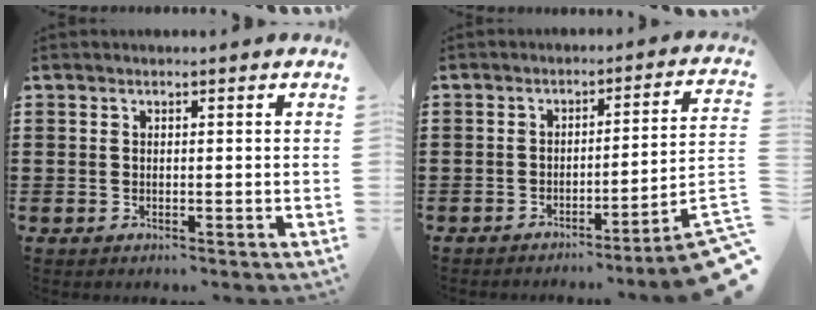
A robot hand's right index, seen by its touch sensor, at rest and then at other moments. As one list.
[{"total": 5.0, "force": [-3.1, -0.5, 3.8], "torque": [-0.068, -0.024, -0.064]}]